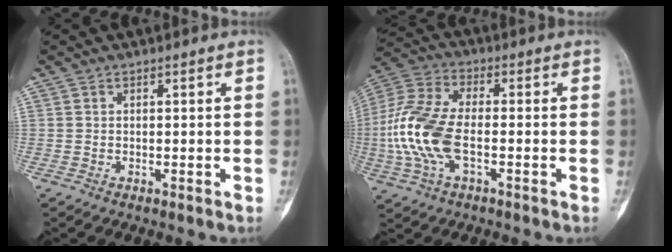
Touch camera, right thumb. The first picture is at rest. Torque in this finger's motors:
{"motor_torque": [1.63, 1.83, 1.35, -1.16, 0.52]}